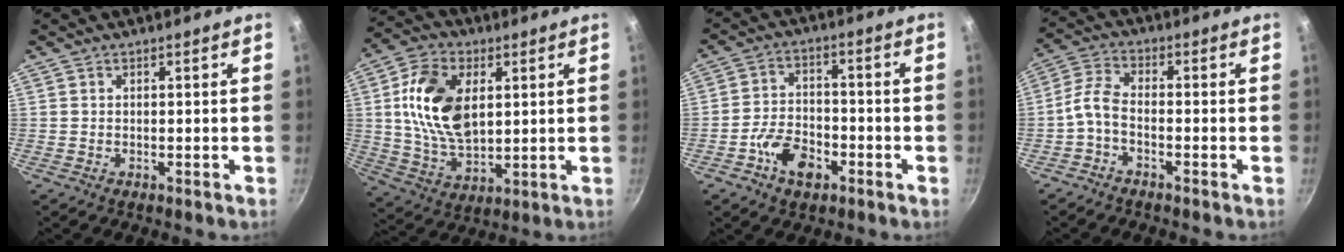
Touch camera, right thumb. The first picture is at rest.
{"total": 16.1, "force": [3.3, 9.9, 12.2], "torque": [-0.207, -0.008, 0.063]}
{"total": 8.5, "force": [-4.0, 5.3, 5.2], "torque": [-0.077, 0.033, -0.076]}
{"total": 4.8, "force": [-2.3, 2.2, 3.6], "torque": [-0.091, 0.030, -0.060]}